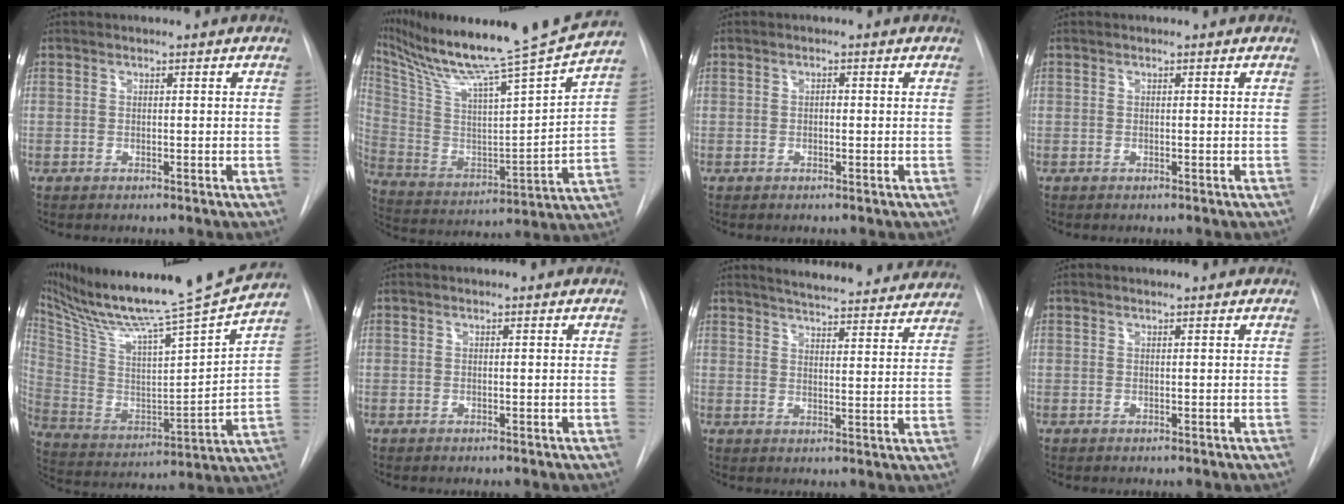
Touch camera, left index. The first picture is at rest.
{"total": 23.1, "force": [20.1, -1.9, 11.2], "torque": [-0.206, -0.050, 0.324]}
{"total": 0.6, "force": [-0.1, 0.4, 0.5], "torque": [-0.008, 0.003, -0.005]}
{"total": 0.0}
{"total": 24.1, "force": [21.2, -1.4, 11.3], "torque": [-0.209, -0.055, 0.340]}
{"total": 0.0}
{"total": 23.6, "force": [22.0, 3.7, 7.9], "torque": [-0.115, -0.043, 0.261]}
{"total": 1.4, "force": [1.3, 0.1, 0.3], "torque": [-0.012, 0.012, 0.017]}